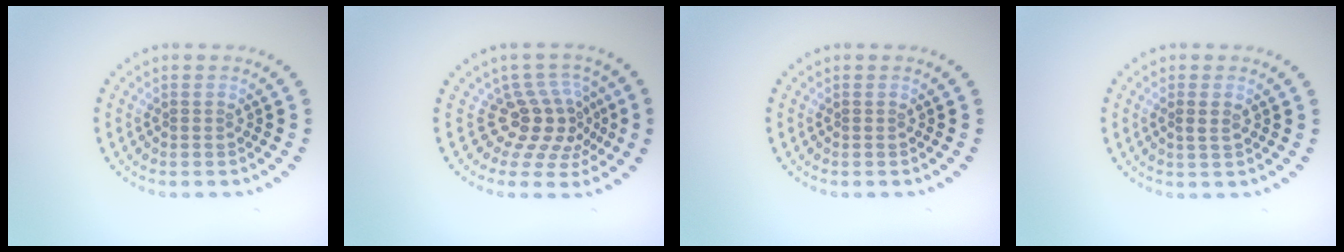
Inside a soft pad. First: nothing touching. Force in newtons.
{"total": 3.9, "press": 2.7, "slide": 2.9}
{"total": 0.0}
{"total": 0.7, "press": 0.7, "slide": 0.2}